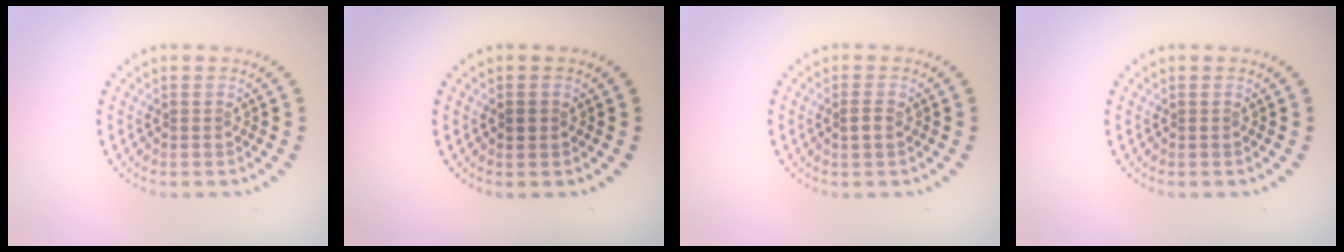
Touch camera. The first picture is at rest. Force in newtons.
{"total": 0.8, "press": 0.8, "slide": 0.1}
{"total": 1.0, "press": 1.0, "slide": 0.4}
{"total": 0.0}